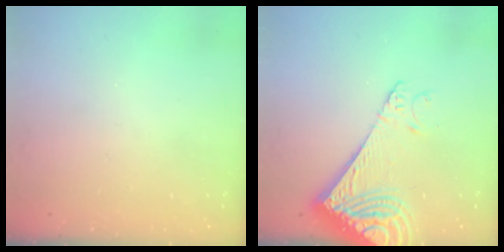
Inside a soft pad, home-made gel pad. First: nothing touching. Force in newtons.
{"total": 14.5, "press": 14.3, "slide": 2.6}